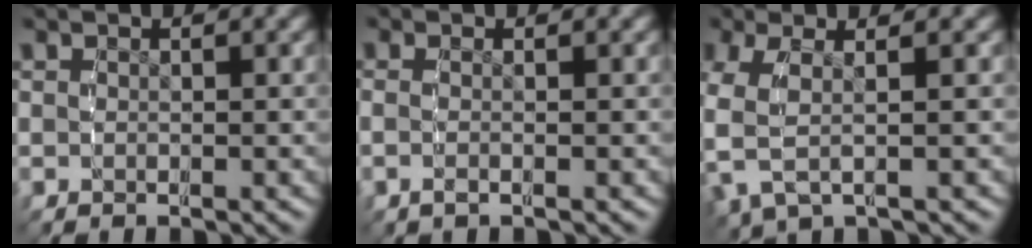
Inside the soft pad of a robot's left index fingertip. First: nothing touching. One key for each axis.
{"total": 1.4, "fx": -0.5, "fy": 0.6, "fz": 1.2, "tx": -0.032, "ty": 0.000, "tz": -0.011}
{"total": 5.6, "fx": 0.3, "fy": 3.7, "fz": 4.2, "tx": -0.108, "ty": 0.001, "tz": 0.006}